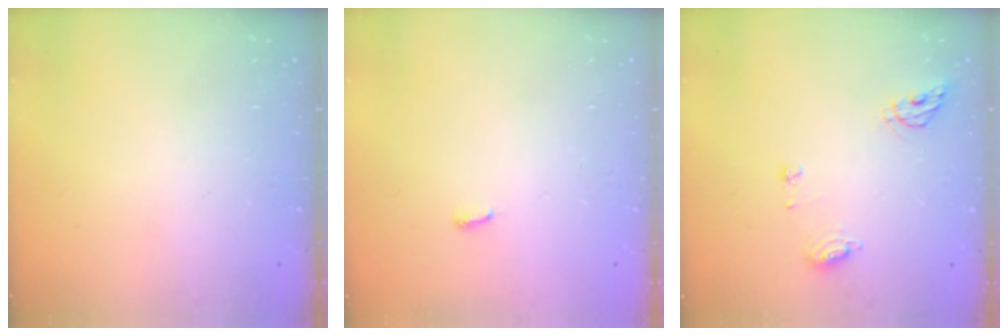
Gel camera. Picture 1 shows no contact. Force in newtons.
{"total": 2.6, "press": 2.6, "slide": 0.2}
{"total": 7.2, "press": 7.2, "slide": 0.8}